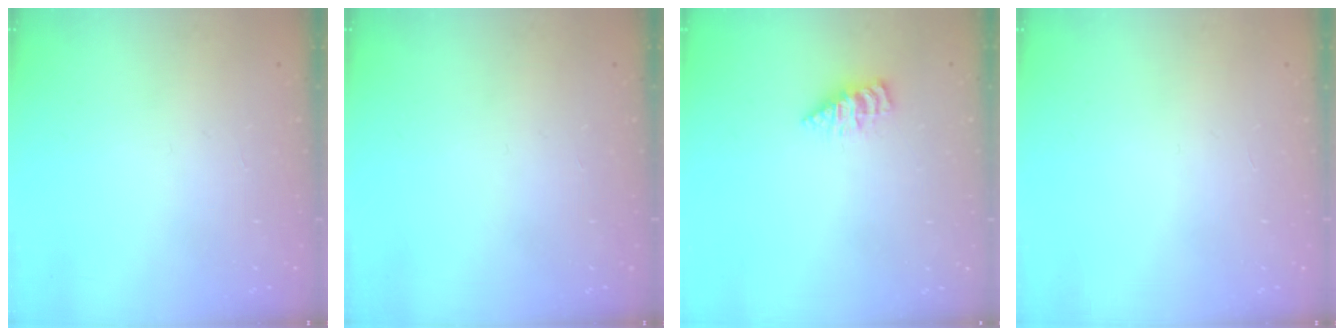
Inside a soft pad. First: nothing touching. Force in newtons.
{"total": 0.0}
{"total": 2.9, "press": 2.8, "slide": 0.4}
{"total": 0.0}